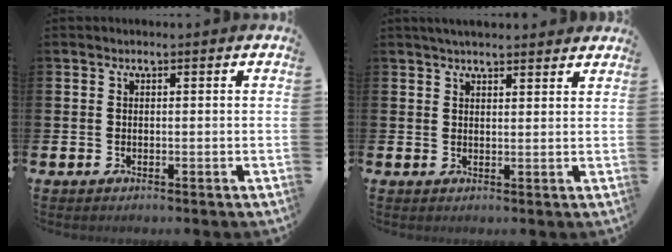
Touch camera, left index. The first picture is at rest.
{"total": 3.0, "force": [2.9, 0.4, 0.6], "torque": [-0.013, -0.008, 0.052]}